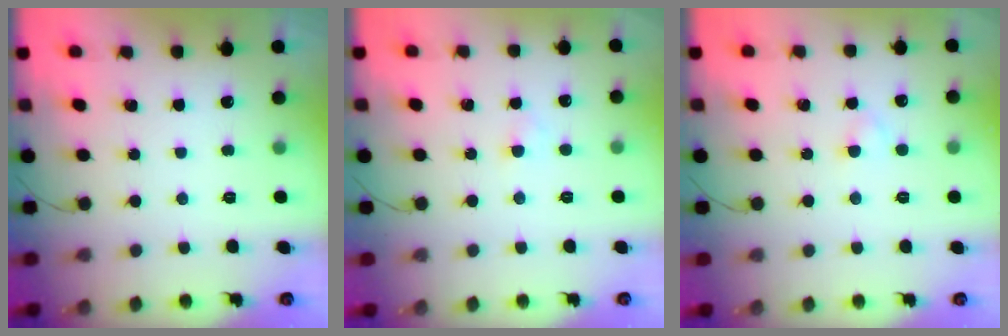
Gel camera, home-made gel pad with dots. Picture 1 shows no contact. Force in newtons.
{"total": 1.6, "press": 1.4, "slide": 0.8}
{"total": 2.1, "press": 1.9, "slide": 1.0}